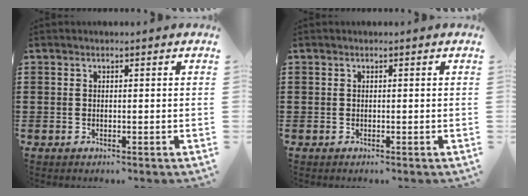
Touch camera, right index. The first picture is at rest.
{"total": 0.0}